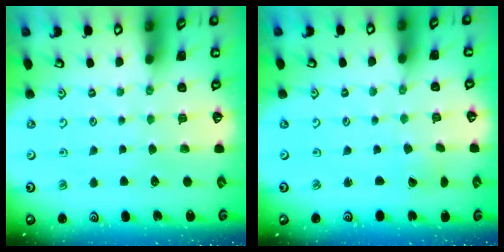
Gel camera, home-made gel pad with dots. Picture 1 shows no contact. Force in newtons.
{"total": 0.0}